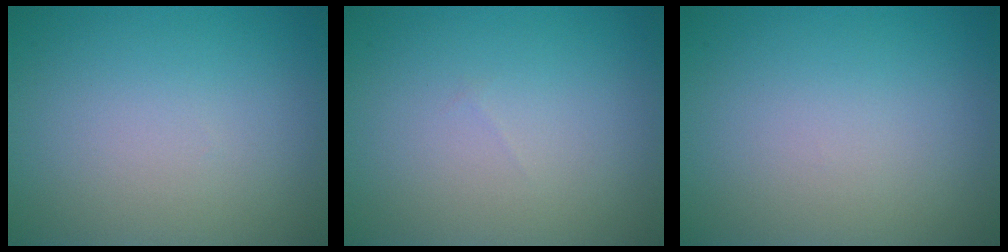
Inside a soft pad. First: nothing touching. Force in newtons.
{"total": 0.0}
{"total": 0.0}